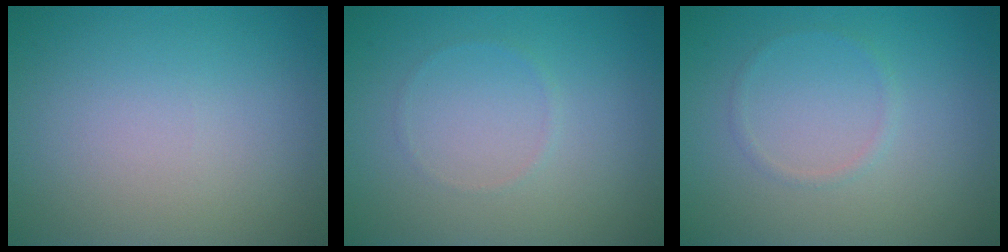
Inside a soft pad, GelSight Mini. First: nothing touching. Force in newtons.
{"total": 0.5, "press": 0.5, "slide": 0.1}
{"total": 0.7, "press": 0.7, "slide": 0.1}